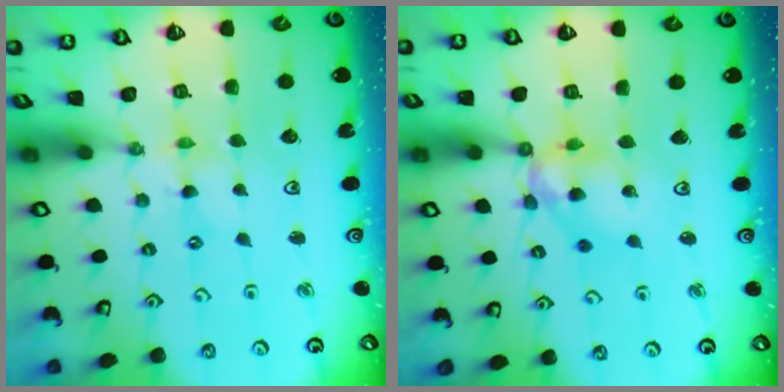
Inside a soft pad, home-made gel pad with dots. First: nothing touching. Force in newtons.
{"total": 11.8, "press": 11.7, "slide": 1.1}